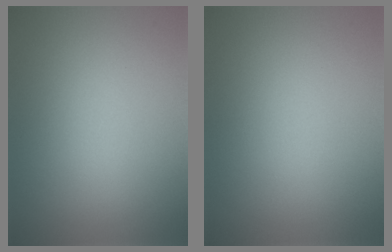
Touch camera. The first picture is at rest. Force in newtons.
{"total": 0.0}